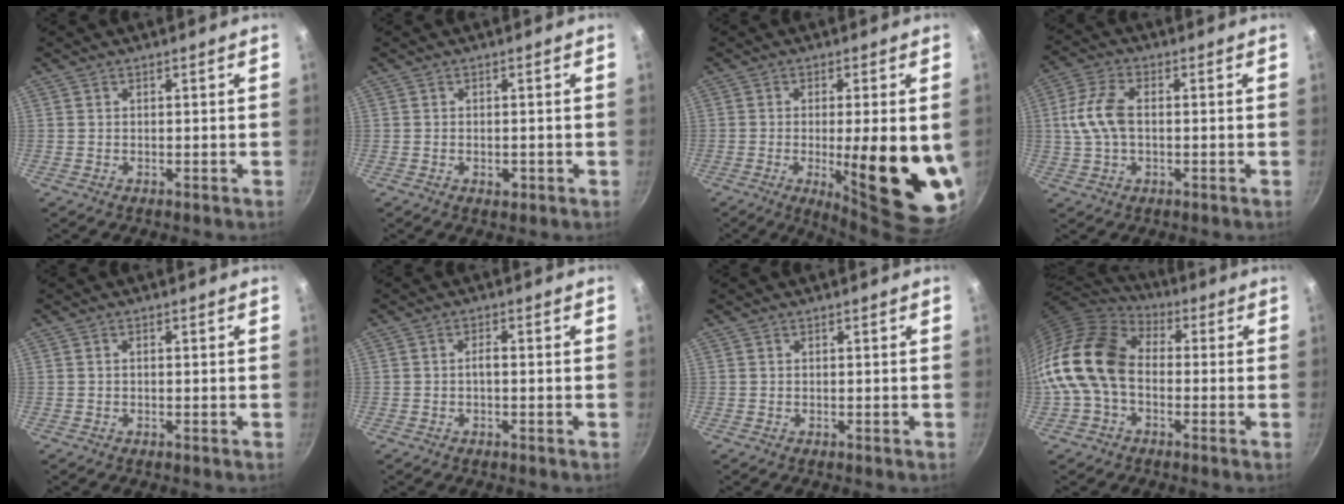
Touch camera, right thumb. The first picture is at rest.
{"total": 1.9, "force": [-0.6, 1.2, 1.3], "torque": [-0.019, 0.000, -0.009]}
{"total": 18.0, "force": [-2.5, 4.6, 17.2], "torque": [-0.224, -0.019, -0.025]}
{"total": 8.6, "force": [0.3, 5.1, 6.9], "torque": [-0.141, 0.020, 0.001]}
{"total": 0.6, "force": [-0.1, 0.3, 0.4], "torque": [-0.008, 0.005, -0.001]}
{"total": 1.6, "force": [-0.4, 0.7, 1.4], "torque": [-0.026, 0.010, -0.008]}
{"total": 0.0}
{"total": 16.5, "force": [-1.9, 11.5, 11.7], "torque": [-0.210, 0.039, -0.056]}